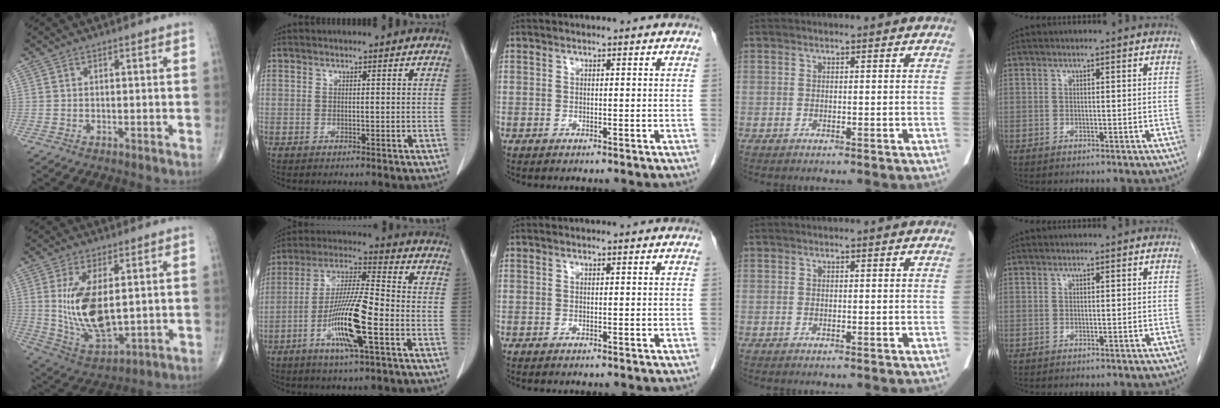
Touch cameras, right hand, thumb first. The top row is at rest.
{"thumb": {"total": 13.9, "force": [1.7, 6.7, 12.1], "torque": [-0.224, -0.023, 0.052]}, "index": {"total": 13.3, "force": [-4.6, 1.1, 12.5], "torque": [-0.241, -0.008, -0.086]}}